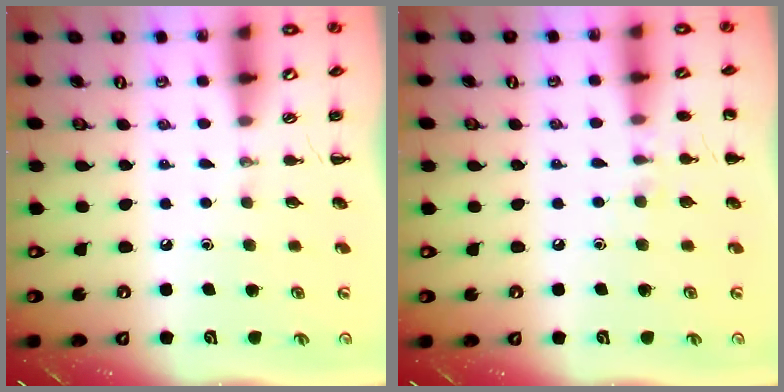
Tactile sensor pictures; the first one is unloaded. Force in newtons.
{"total": 6.5, "press": 6.3, "slide": 1.5}